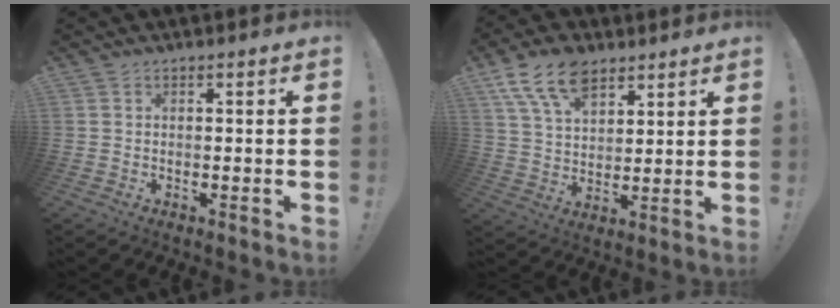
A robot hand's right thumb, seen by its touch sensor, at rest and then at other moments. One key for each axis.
{"total": 13.8, "fx": 8.6, "fy": 7.7, "fz": 7.5, "tx": -0.135, "ty": -0.036, "tz": 0.162}